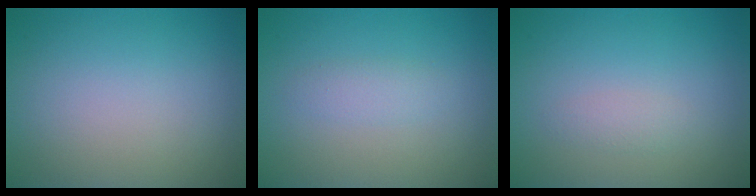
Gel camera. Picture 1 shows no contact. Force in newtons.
{"total": 1.5, "press": 1.5, "slide": 0.1}
{"total": 1.0, "press": 1.0, "slide": 0.1}